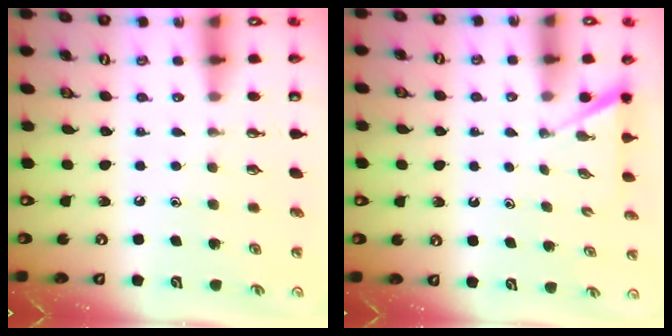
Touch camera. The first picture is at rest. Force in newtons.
{"total": 1.2, "press": 1.2, "slide": 0.1}